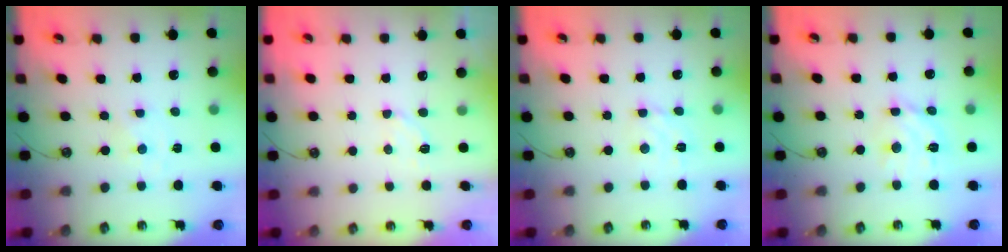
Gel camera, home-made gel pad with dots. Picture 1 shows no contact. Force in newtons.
{"total": 3.0, "press": 2.9, "slide": 0.7}
{"total": 3.4, "press": 3.4, "slide": 0.3}
{"total": 11.1, "press": 11.1, "slide": 0.6}